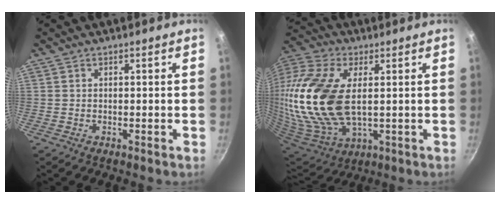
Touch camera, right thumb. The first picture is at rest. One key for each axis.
{"total": 26.3, "fx": 3.1, "fy": 14.7, "fz": 21.6, "tx": -0.467, "ty": -0.010, "tz": 0.057}